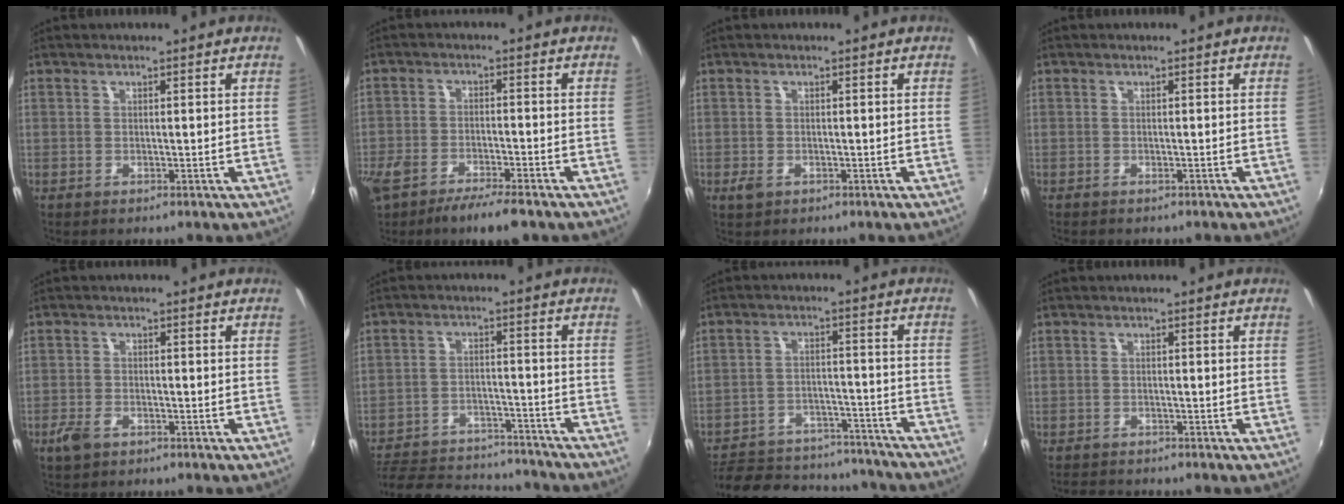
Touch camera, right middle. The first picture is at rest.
{"total": 10.5, "force": [-7.9, 2.9, 6.4], "torque": [-0.150, -0.031, -0.140]}
{"total": 1.9, "force": [-0.9, 1.2, 1.2], "torque": [-0.024, -0.004, -0.015]}
{"total": 0.9, "force": [-0.8, 0.4, 0.2], "torque": [-0.008, 0.000, -0.010]}
{"total": 3.7, "force": [-2.2, 2.0, 2.2], "torque": [-0.055, -0.006, -0.043]}
{"total": 19.8, "force": [-16.9, 7.3, 7.5], "torque": [-0.170, 0.006, -0.230]}
{"total": 24.2, "force": [-20.3, 9.3, 9.4], "torque": [-0.200, 0.009, -0.260]}
{"total": 2.6, "force": [-2.4, 0.8, 0.3], "torque": [-0.017, -0.005, -0.044]}